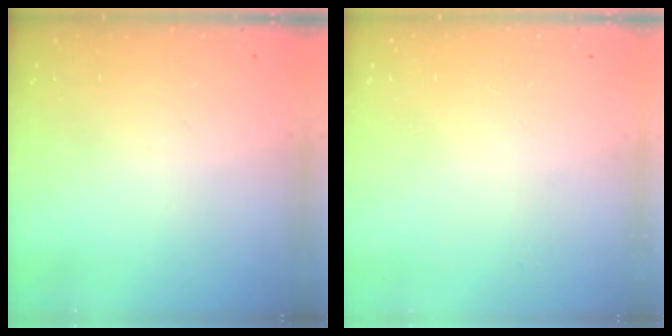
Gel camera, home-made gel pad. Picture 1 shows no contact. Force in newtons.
{"total": 0.0}